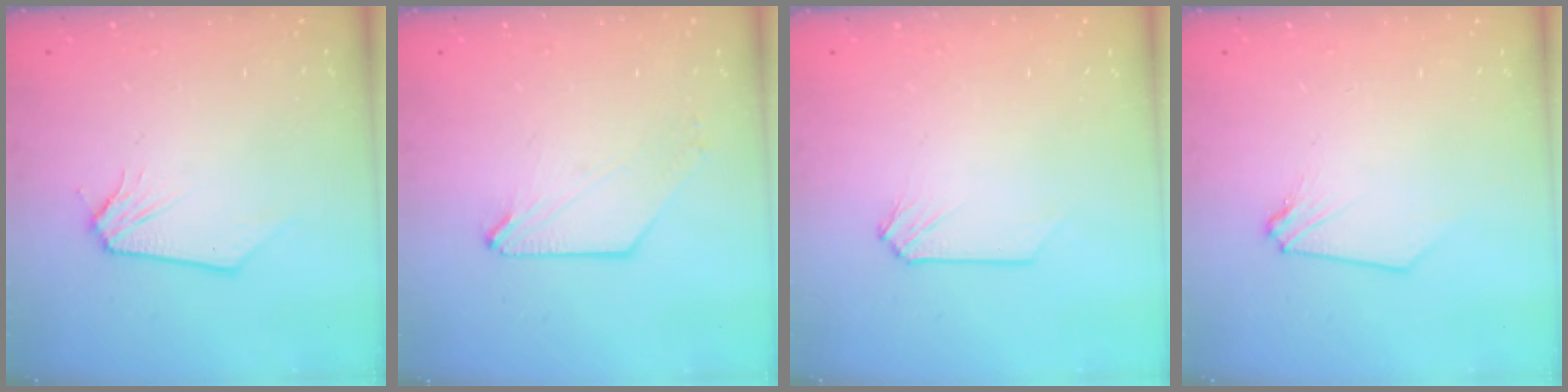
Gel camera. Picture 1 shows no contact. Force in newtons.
{"total": 0.5, "press": 0.5, "slide": 0.0}
{"total": 0.0}
{"total": 0.0}